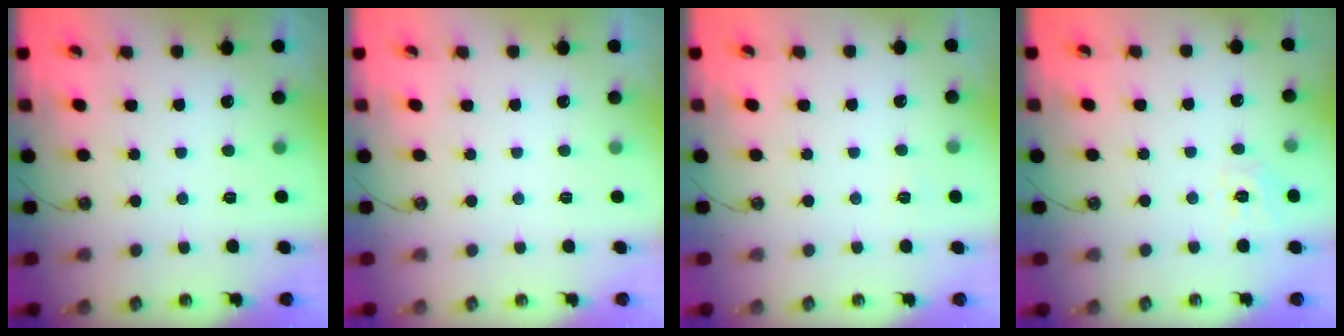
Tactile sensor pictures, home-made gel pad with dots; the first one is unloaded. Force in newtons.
{"total": 0.0}
{"total": 3.6, "press": 3.6, "slide": 0.5}
{"total": 7.7, "press": 7.6, "slide": 0.8}